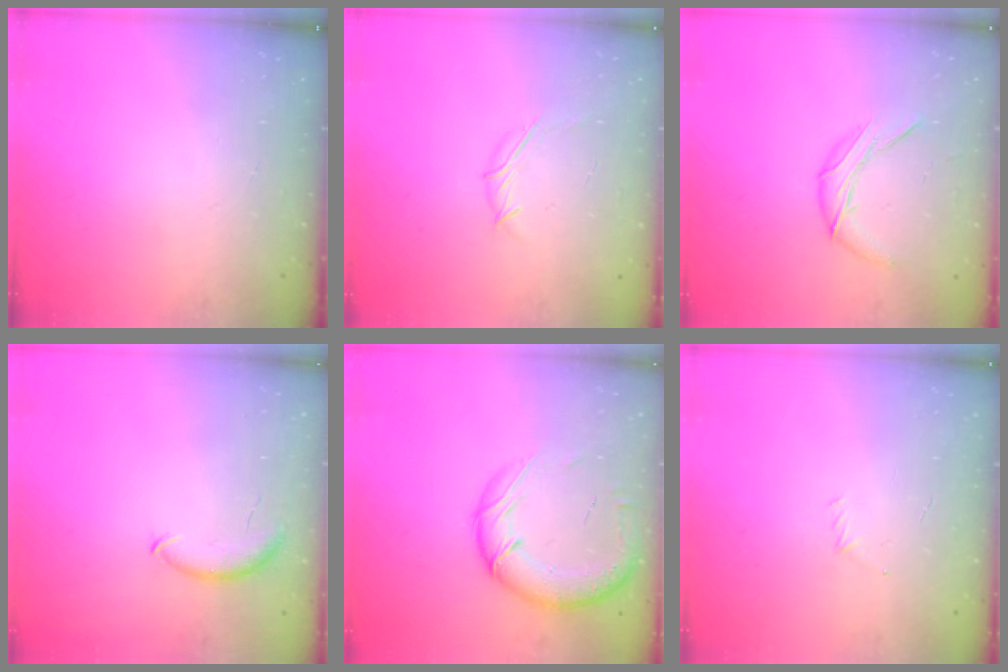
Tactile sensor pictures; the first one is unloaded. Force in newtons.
{"total": 3.9, "press": 3.8, "slide": 0.8}
{"total": 8.4, "press": 8.4, "slide": 0.3}
{"total": 7.4, "press": 7.4, "slide": 1.1}
{"total": 19.3, "press": 18.8, "slide": 4.3}
{"total": 2.9, "press": 2.8, "slide": 0.8}